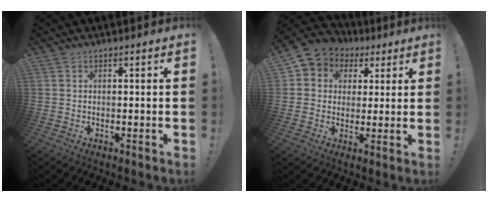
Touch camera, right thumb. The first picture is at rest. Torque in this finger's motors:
{"motor_torque": [1.07, 1.07, 0.18, -0.12, 0.03]}